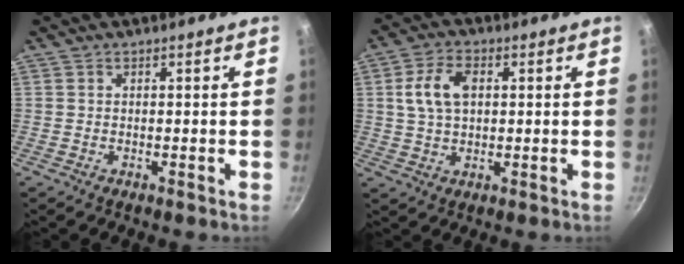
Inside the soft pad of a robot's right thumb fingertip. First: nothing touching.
{"total": 8.0, "force": [1.6, 4.9, 6.1], "torque": [-0.115, 0.008, 0.032]}